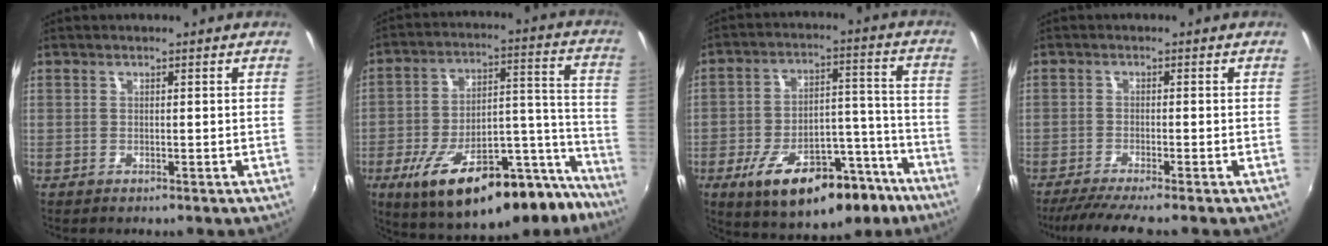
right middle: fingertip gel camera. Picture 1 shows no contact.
{"total": 26.5, "force": [-18.4, 9.9, 16.3], "torque": [-0.248, 0.019, -0.259]}
{"total": 20.7, "force": [-12.7, 9.6, 13.2], "torque": [-0.222, 0.011, -0.169]}
{"total": 6.5, "force": [-5.6, -0.6, 3.3], "torque": [-0.078, -0.023, -0.093]}